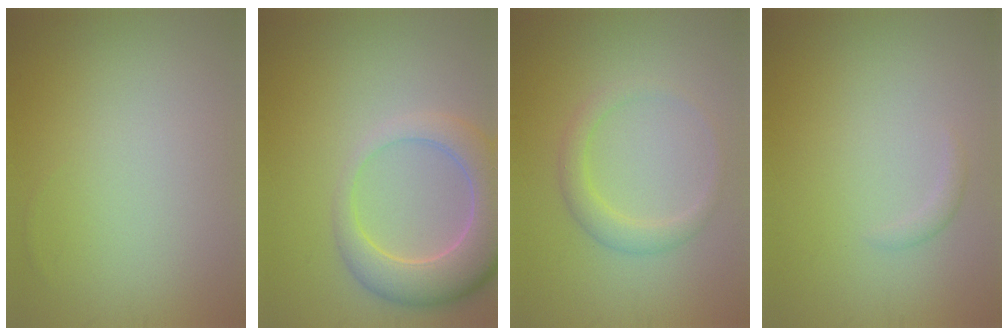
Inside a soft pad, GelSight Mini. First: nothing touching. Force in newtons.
{"total": 6.5, "press": 6.4, "slide": 0.7}
{"total": 2.3, "press": 2.3, "slide": 0.2}
{"total": 0.8, "press": 0.8, "slide": 0.1}